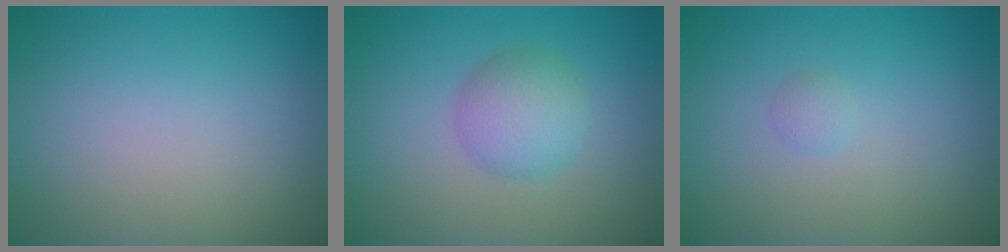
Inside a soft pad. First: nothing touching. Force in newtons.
{"total": 3.2, "press": 3.2, "slide": 0.1}
{"total": 0.7, "press": 0.7, "slide": 0.0}